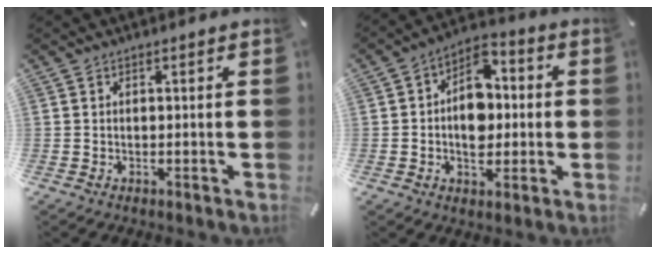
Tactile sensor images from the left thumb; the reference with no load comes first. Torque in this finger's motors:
{"motor_torque": [1.74, 2.67, 0.95, -0.62, 0.10]}